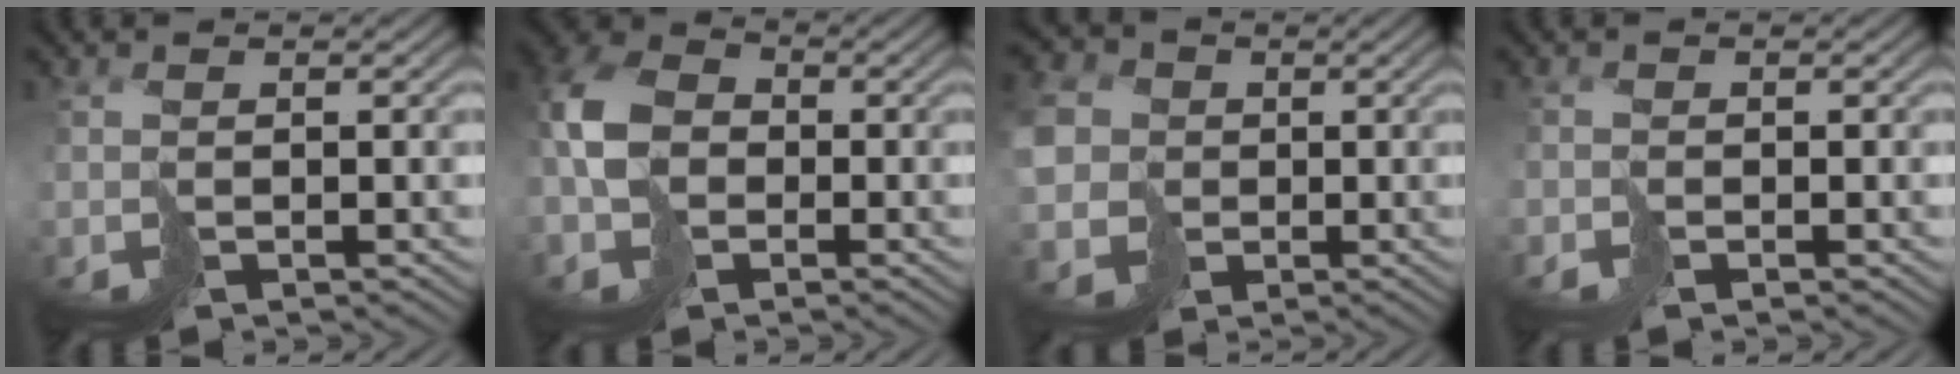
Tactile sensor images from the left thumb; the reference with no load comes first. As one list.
[{"total": 7.8, "force": [-1.5, 6.0, 4.8], "torque": [-0.135, -0.007, -0.036]}, {"total": 7.2, "force": [0.5, 6.6, 2.9], "torque": [-0.102, 0.004, 0.002]}, {"total": 1.0, "force": [-0.8, 0.5, 0.4], "torque": [-0.011, -0.003, -0.018]}]